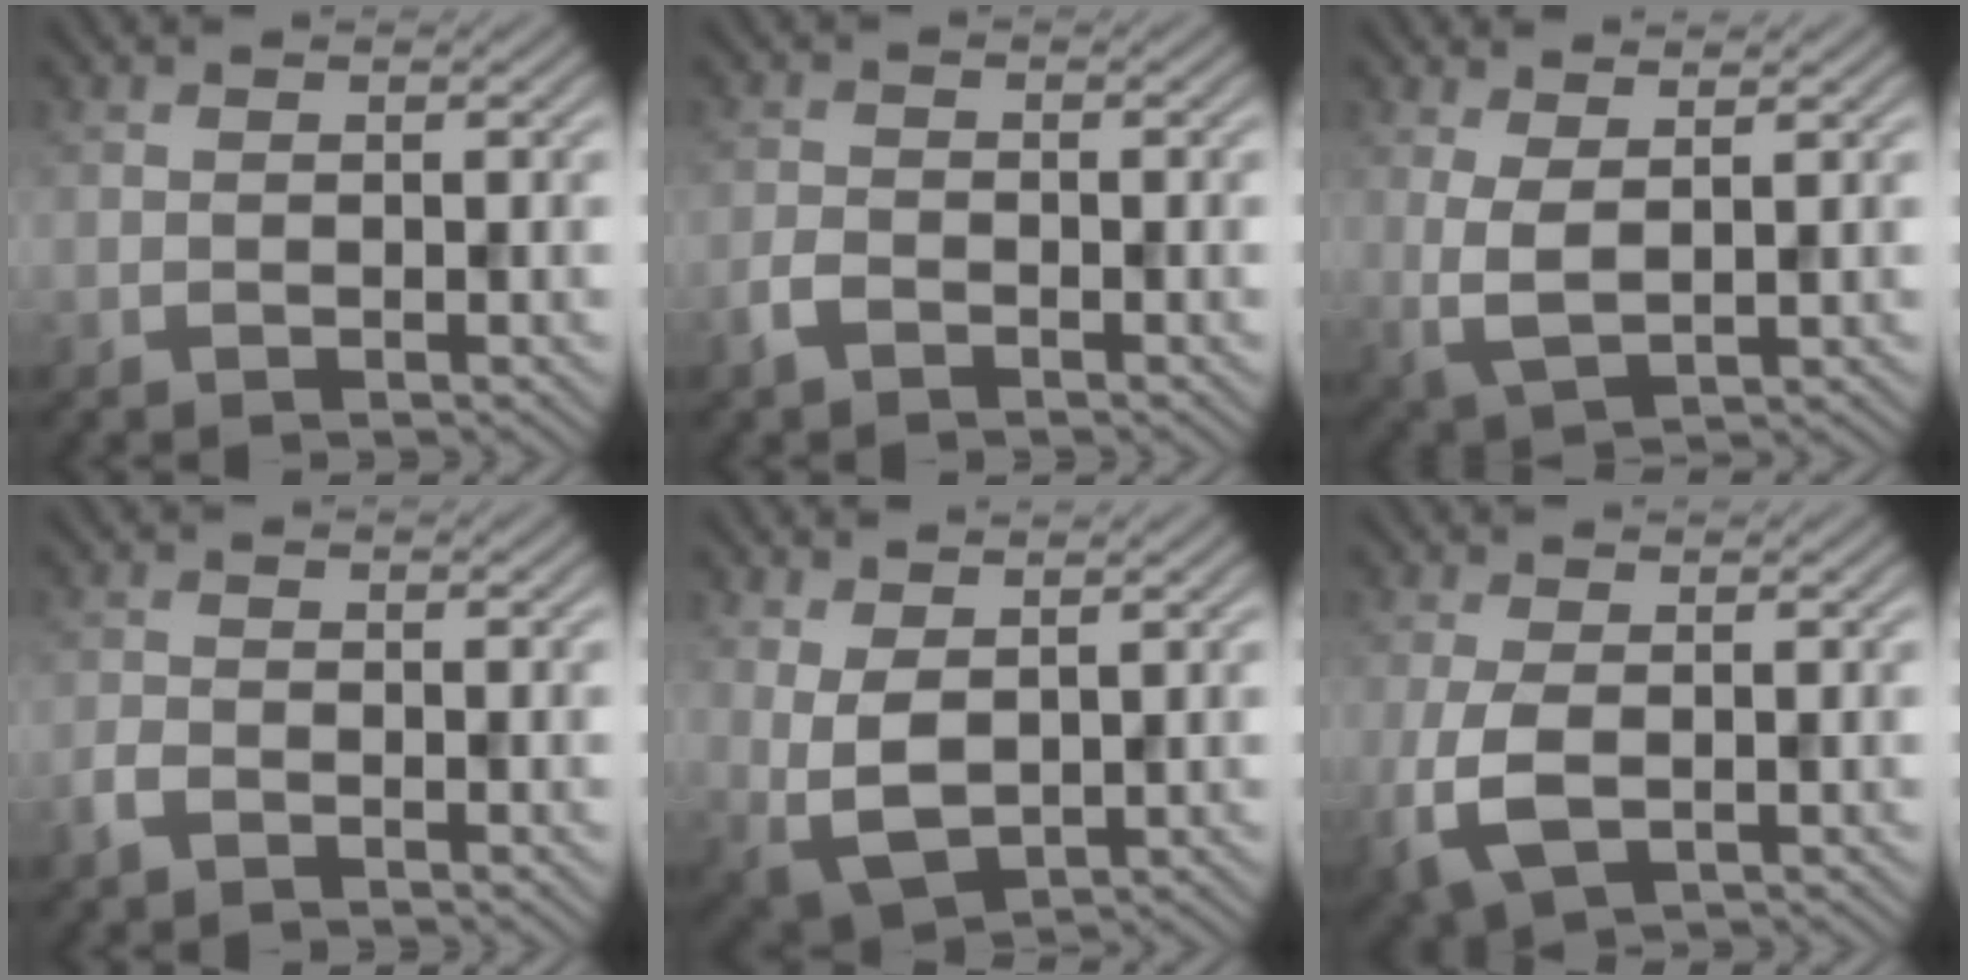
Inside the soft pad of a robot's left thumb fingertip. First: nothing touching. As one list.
[{"total": 2.0, "force": [-1.4, 0.9, 1.1], "torque": [-0.026, -0.001, -0.036]}, {"total": 3.6, "force": [1.7, 1.1, 3.1], "torque": [-0.075, -0.001, 0.036]}, {"total": 1.9, "force": [-1.4, 0.8, 1.0], "torque": [-0.023, -0.001, -0.036]}, {"total": 5.2, "force": [1.7, 2.7, 4.1], "torque": [-0.108, -0.004, 0.037]}, {"total": 5.0, "force": [-0.9, 2.6, 4.2], "torque": [-0.113, -0.011, -0.017]}]